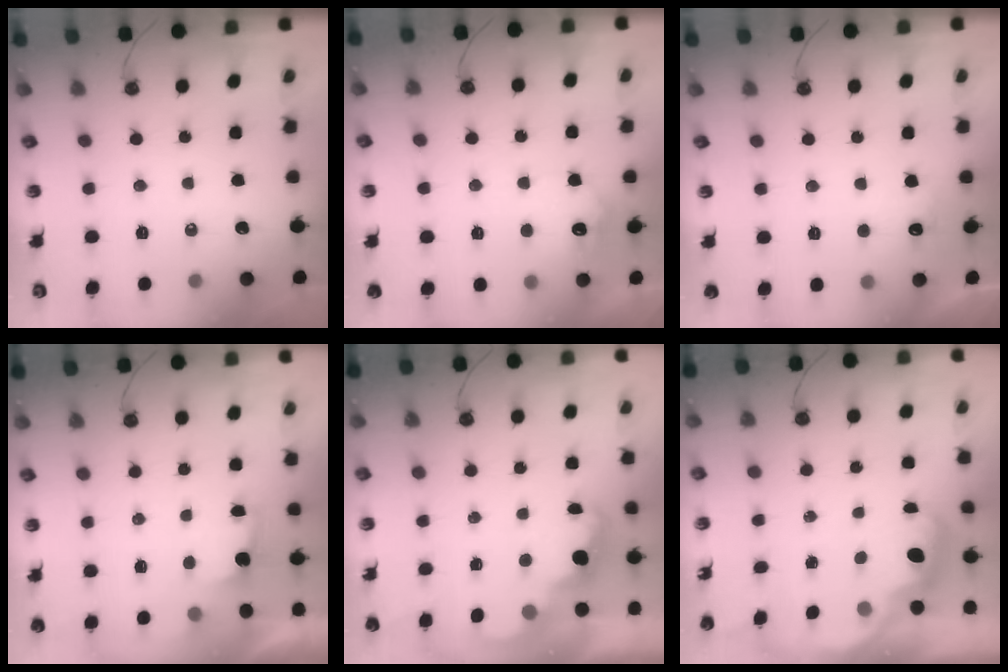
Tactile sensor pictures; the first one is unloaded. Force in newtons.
{"total": 8.0, "press": 8.0, "slide": 0.6}
{"total": 5.3, "press": 5.2, "slide": 1.1}
{"total": 2.5, "press": 2.3, "slide": 0.8}
{"total": 2.3, "press": 2.3, "slide": 0.5}
{"total": 3.5, "press": 3.5, "slide": 0.7}